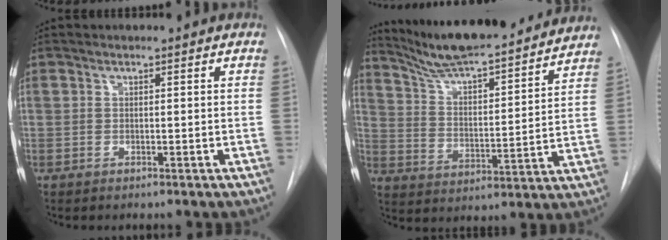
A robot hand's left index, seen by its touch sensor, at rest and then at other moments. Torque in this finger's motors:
{"motor_torque": [0.43, -0.55, 0.27, 0.15]}